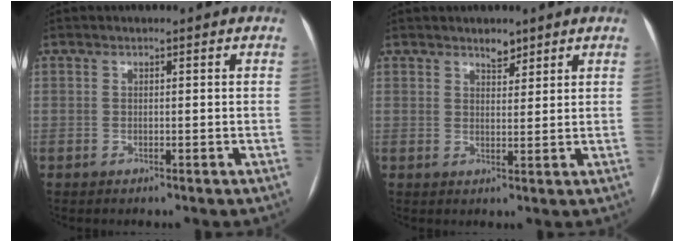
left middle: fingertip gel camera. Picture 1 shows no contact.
{"total": 2.4, "force": [2.0, 1.0, 0.9], "torque": [-0.015, -0.002, 0.031]}